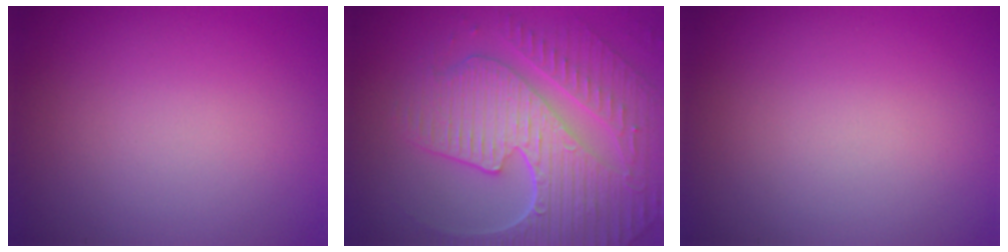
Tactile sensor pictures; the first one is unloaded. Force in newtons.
{"total": 9.9, "press": 6.6, "slide": 7.4}
{"total": 0.0}